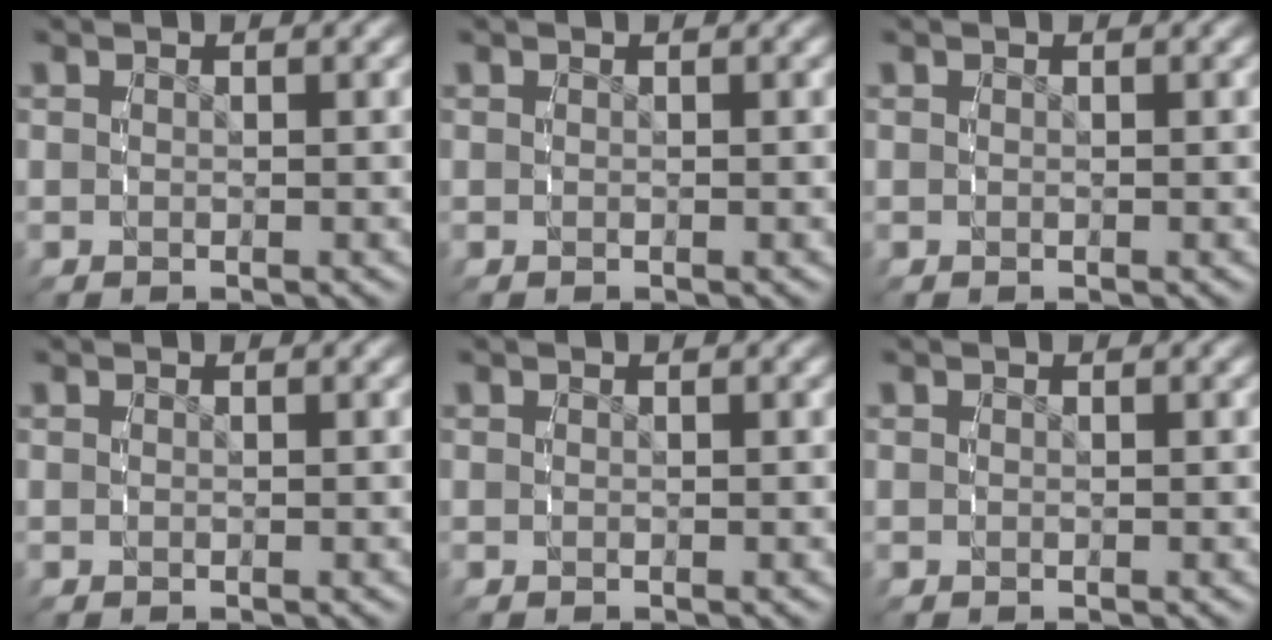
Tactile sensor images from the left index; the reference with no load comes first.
{"total": 0.0}
{"total": 0.0}
{"total": 0.0}
{"total": 0.0}
{"total": 0.0}